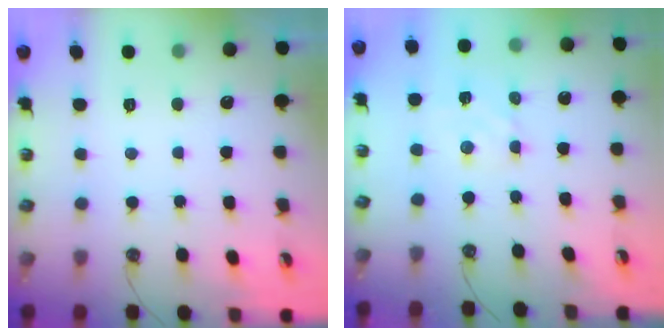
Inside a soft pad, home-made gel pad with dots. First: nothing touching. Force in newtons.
{"total": 2.5, "press": 2.5, "slide": 0.4}